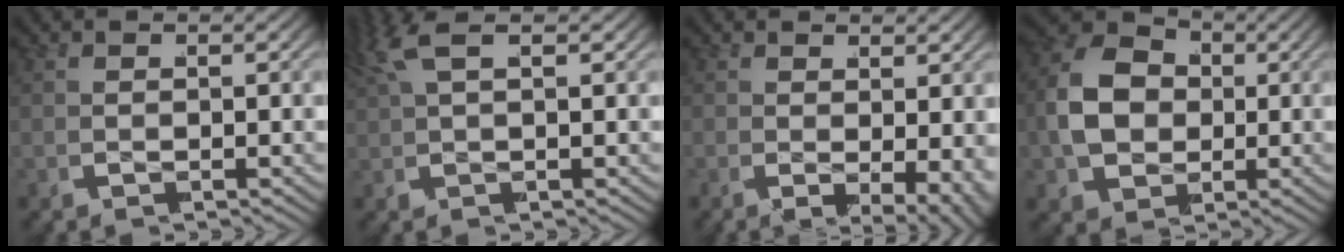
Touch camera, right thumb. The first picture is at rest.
{"total": 2.0, "force": [1.5, -0.4, 1.2], "torque": [-0.029, 0.016, 0.024]}
{"total": 4.7, "force": [-1.0, 2.6, 3.8], "torque": [-0.072, -0.028, -0.003]}
{"total": 12.8, "force": [1.3, 10.3, 7.5], "torque": [-0.175, -0.005, 0.016]}